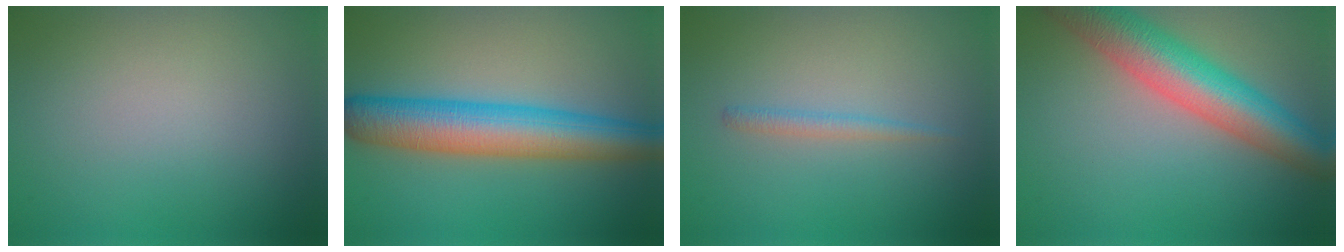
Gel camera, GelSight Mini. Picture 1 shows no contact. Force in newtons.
{"total": 8.0, "press": 8.0, "slide": 0.2}
{"total": 1.1, "press": 1.1, "slide": 0.1}
{"total": 8.8, "press": 8.8, "slide": 0.2}